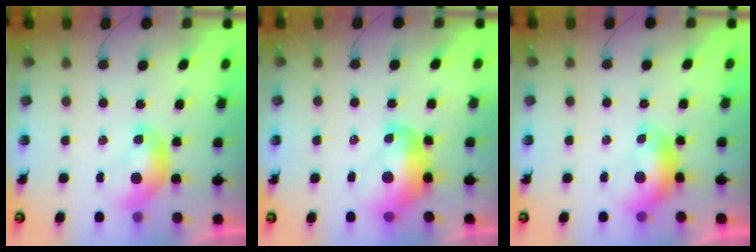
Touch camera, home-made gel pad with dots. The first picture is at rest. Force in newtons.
{"total": 4.9, "press": 4.8, "slide": 1.0}
{"total": 0.6, "press": 0.5, "slide": 0.4}